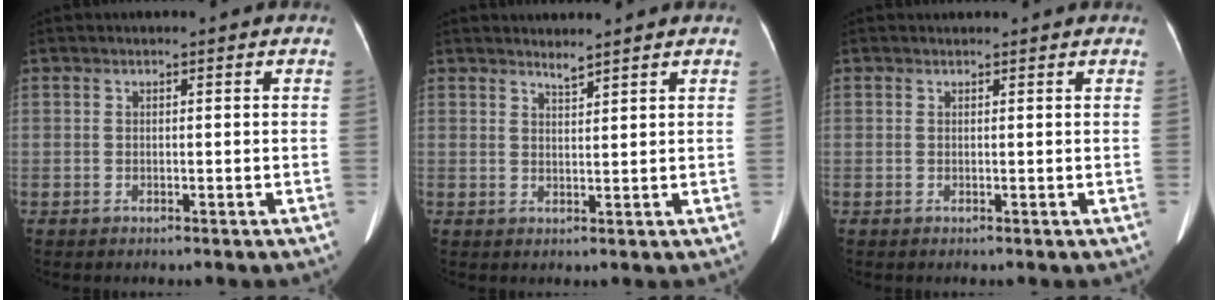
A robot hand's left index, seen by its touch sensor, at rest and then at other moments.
{"total": 1.8, "force": [1.8, -0.2, 0.3], "torque": [-0.009, -0.001, 0.034]}
{"total": 2.5, "force": [2.4, 0.3, 0.3], "torque": [-0.011, 0.018, 0.030]}